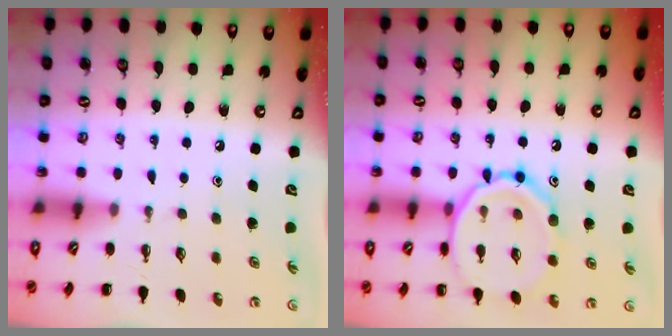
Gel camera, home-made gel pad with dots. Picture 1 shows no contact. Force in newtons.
{"total": 14.0, "press": 14.0, "slide": 0.6}